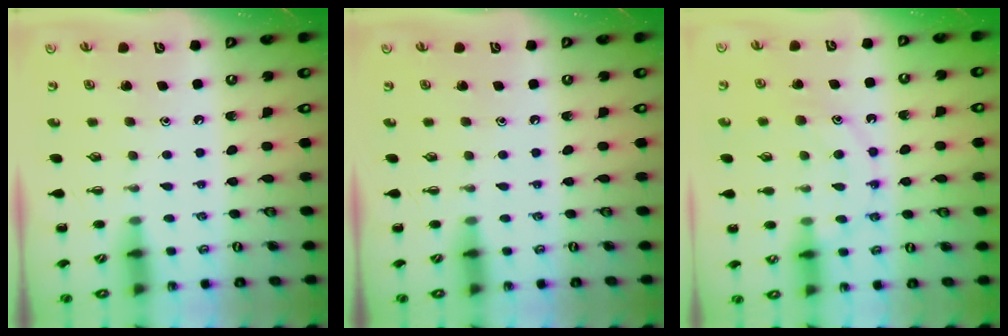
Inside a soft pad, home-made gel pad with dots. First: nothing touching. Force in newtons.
{"total": 0.0}
{"total": 11.8, "press": 11.8, "slide": 0.7}